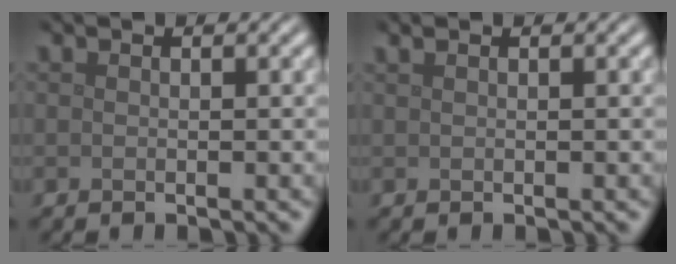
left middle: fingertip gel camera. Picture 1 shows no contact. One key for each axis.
{"total": 0.9, "fx": 0.6, "fy": 0.4, "fz": 0.6, "tx": -0.011, "ty": 0.004, "tz": 0.006}